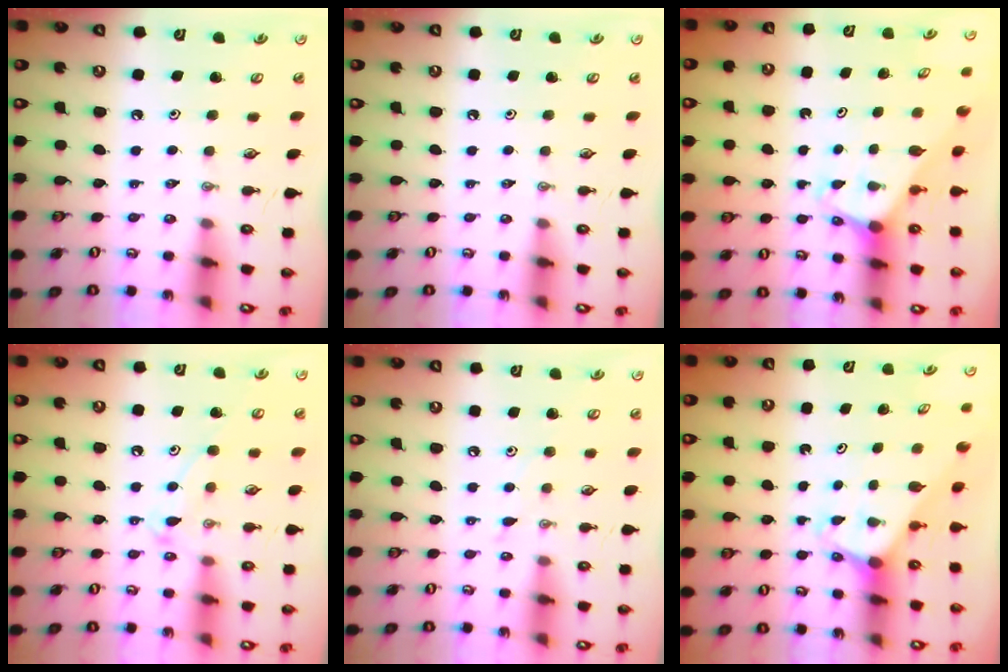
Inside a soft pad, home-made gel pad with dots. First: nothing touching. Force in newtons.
{"total": 0.0}
{"total": 2.1, "press": 2.1, "slide": 0.2}
{"total": 10.6, "press": 10.5, "slide": 1.0}
{"total": 4.5, "press": 4.5, "slide": 0.1}
{"total": 1.8, "press": 1.8, "slide": 0.1}